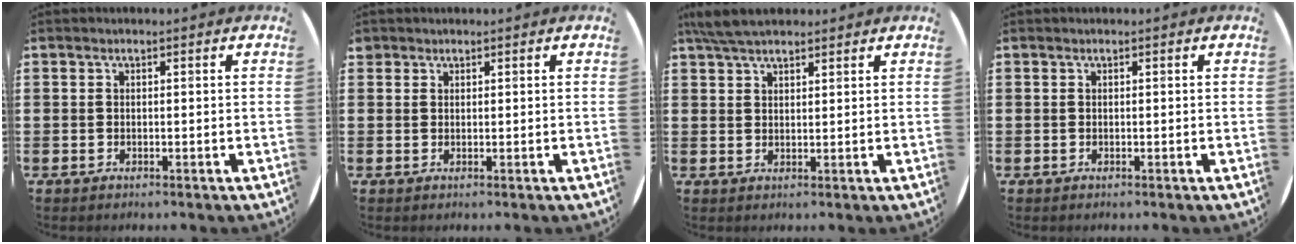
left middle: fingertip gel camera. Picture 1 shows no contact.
{"total": 0.9, "force": [0.8, 0.4, -0.1], "torque": [0.001, 0.003, 0.015]}
{"total": 5.1, "force": [4.5, 1.5, 2.0], "torque": [-0.050, -0.002, 0.085]}
{"total": 0.0}